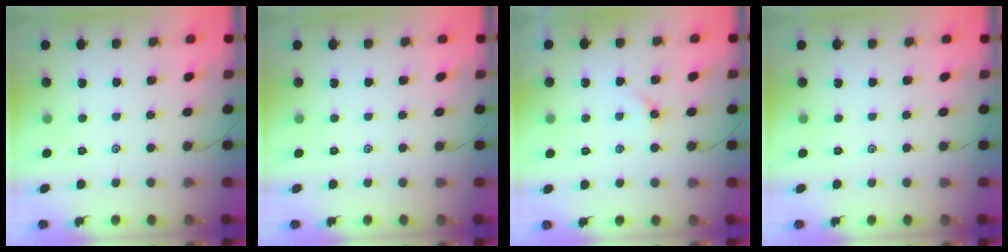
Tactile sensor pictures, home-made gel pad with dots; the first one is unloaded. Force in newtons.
{"total": 0.0}
{"total": 2.6, "press": 2.6, "slide": 0.3}
{"total": 0.0}